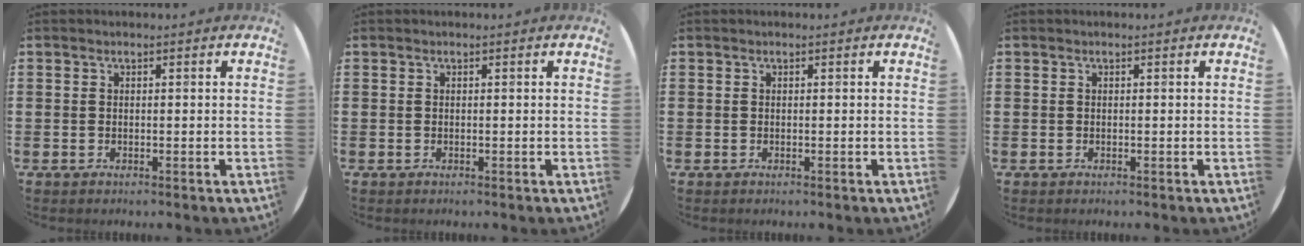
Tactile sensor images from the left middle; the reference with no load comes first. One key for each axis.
{"total": 0.0}
{"total": 0.0}
{"total": 0.0}